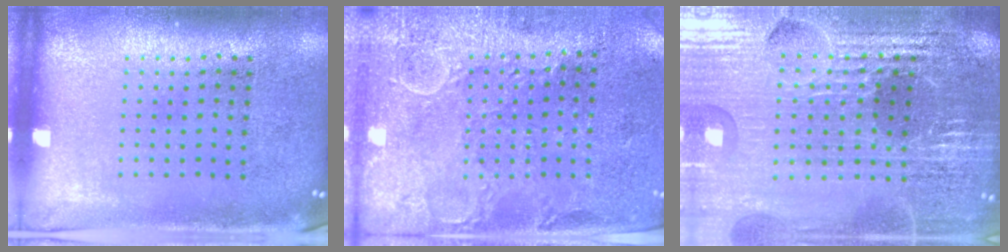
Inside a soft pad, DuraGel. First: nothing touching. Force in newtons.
{"total": 2.7, "press": 2.6, "slide": 0.8}
{"total": 5.3, "press": 4.8, "slide": 2.1}